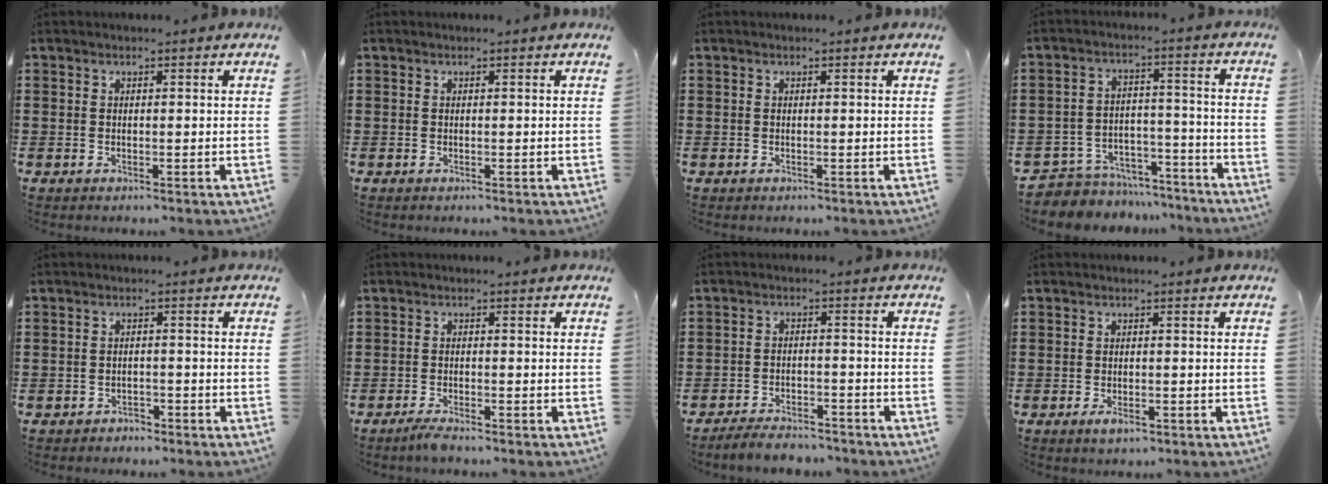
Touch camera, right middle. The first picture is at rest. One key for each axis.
{"total": 0.0}
{"total": 0.0}
{"total": 5.9, "fx": -5.6, "fy": 1.8, "fz": 0.0, "tx": -0.002, "ty": 0.021, "tz": -0.115}
{"total": 1.7, "fx": -1.6, "fy": 0.6, "fz": -0.1, "tx": -0.005, "ty": 0.004, "tz": -0.036}
{"total": 1.9, "fx": -1.7, "fy": 0.0, "fz": 1.0, "tx": -0.024, "ty": -0.002, "tz": -0.033}
{"total": 3.8, "fx": -3.7, "fy": 0.7, "fz": 0.5, "tx": -0.011, "ty": 0.008, "tz": -0.078}
{"total": 1.8, "fx": -1.1, "fy": 0.8, "fz": 1.2, "tx": -0.030, "ty": -0.003, "tz": -0.023}